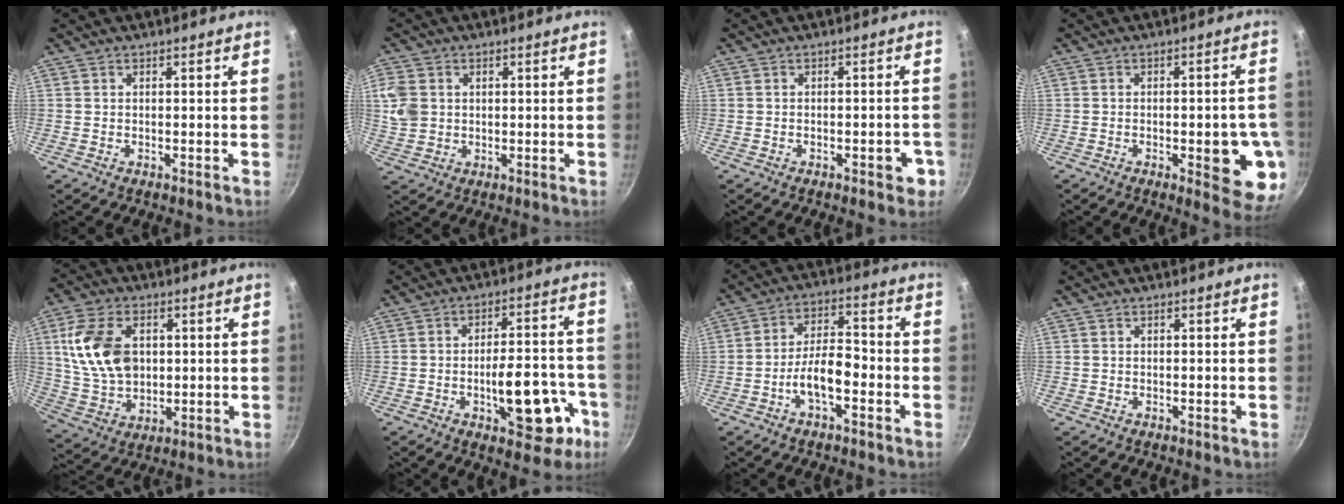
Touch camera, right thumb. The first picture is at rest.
{"total": 6.8, "force": [1.3, 5.6, 3.6], "torque": [-0.061, -0.005, 0.025]}
{"total": 3.7, "force": [-1.7, 1.6, 2.9], "torque": [-0.022, 0.012, -0.021]}
{"total": 11.2, "force": [-2.6, 4.0, 10.1], "torque": [-0.094, 0.006, -0.030]}
{"total": 15.0, "force": [2.9, 10.2, 10.6], "torque": [-0.183, -0.006, 0.063]}
{"total": 15.0, "force": [-5.6, 6.7, 12.2], "torque": [-0.120, 0.040, -0.071]}
{"total": 8.3, "force": [-3.3, 3.6, 6.7], "torque": [-0.107, 0.041, -0.062]}
{"total": 0.0}